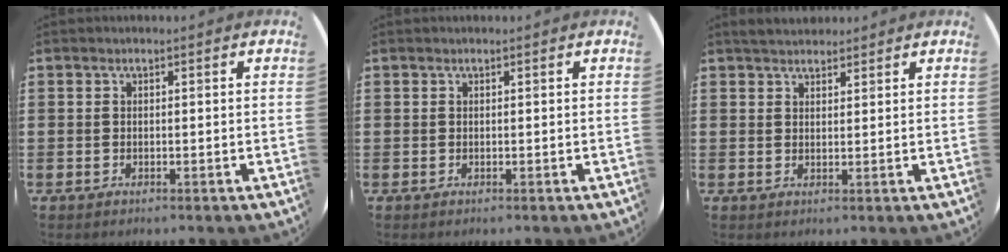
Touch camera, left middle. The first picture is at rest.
{"total": 0.0}
{"total": 2.6, "force": [2.5, 0.6, 0.2], "torque": [-0.010, 0.000, 0.048]}